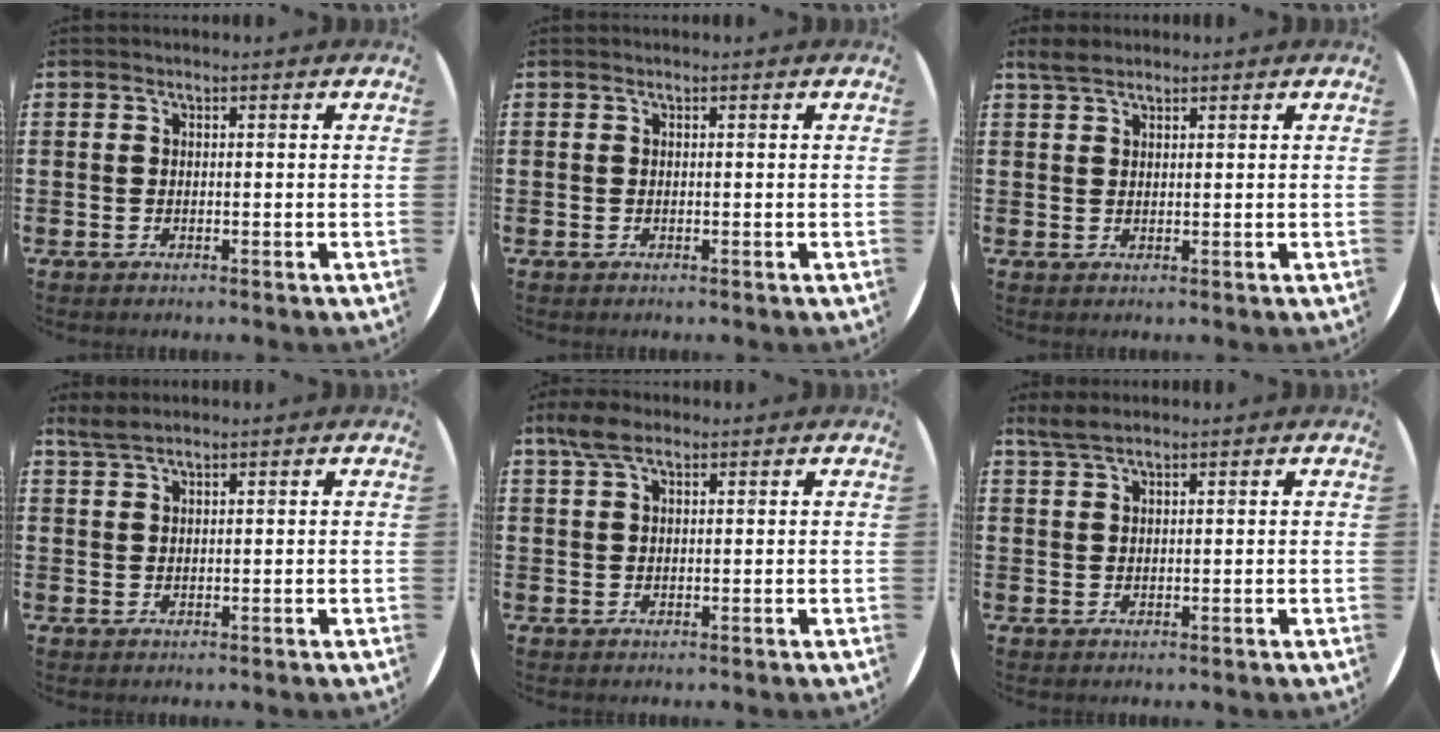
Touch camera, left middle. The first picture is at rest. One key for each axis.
{"total": 0.0}
{"total": 2.2, "fx": 1.9, "fy": 0.8, "fz": 0.8, "tx": -0.012, "ty": 0.003, "tz": 0.034}
{"total": 2.0, "fx": 1.8, "fy": 0.3, "fz": 0.9, "tx": -0.021, "ty": 0.003, "tz": 0.033}
{"total": 3.5, "fx": 2.2, "fy": 1.5, "fz": 2.2, "tx": -0.049, "ty": 0.007, "tz": 0.041}
{"total": 2.4, "fx": 2.0, "fy": 0.4, "fz": 1.2, "tx": -0.027, "ty": 0.003, "tz": 0.037}